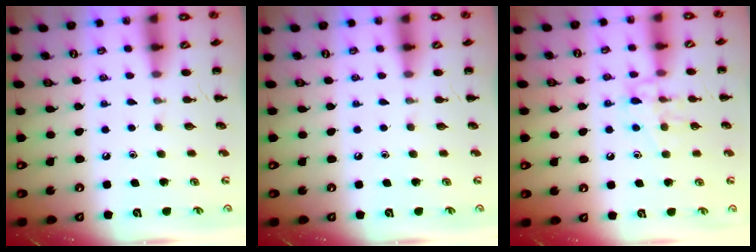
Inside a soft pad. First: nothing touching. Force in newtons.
{"total": 0.0}
{"total": 10.0, "press": 10.0, "slide": 0.9}